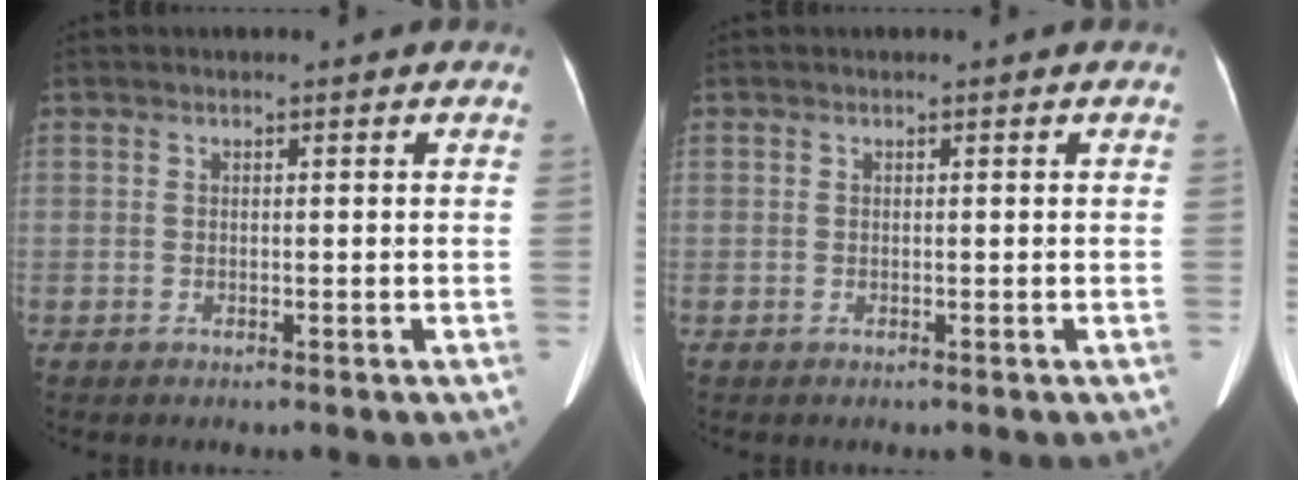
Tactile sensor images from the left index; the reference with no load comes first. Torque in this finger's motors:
{"motor_torque": [0.09, 0.02, -0.07, 0.01]}